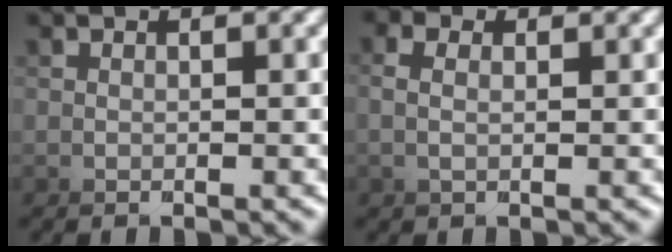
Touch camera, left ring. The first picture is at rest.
{"total": 2.8, "force": [-1.0, -2.4, -1.0], "torque": [0.029, 0.010, -0.025]}